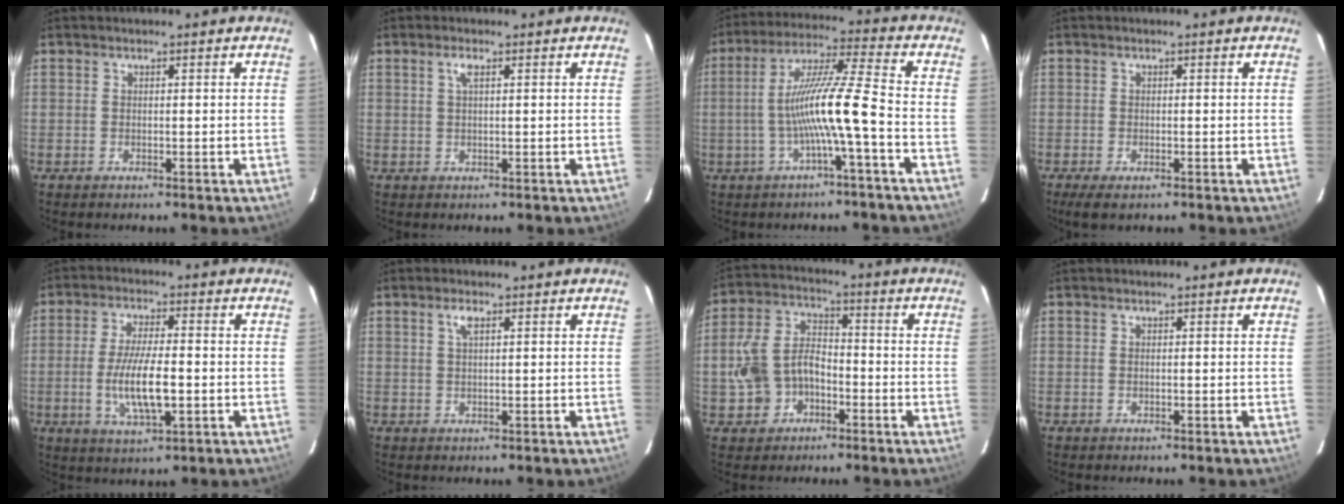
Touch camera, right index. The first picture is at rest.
{"total": 1.6, "force": [0.6, 0.3, 1.4], "torque": [-0.028, 0.005, 0.011]}
{"total": 11.0, "force": [-3.2, -1.0, 10.5], "torque": [-0.204, 0.009, -0.059]}
{"total": 3.5, "force": [-2.3, 1.3, 2.4], "torque": [-0.052, -0.014, -0.039]}
{"total": 9.8, "force": [-1.9, 2.5, 9.2], "torque": [-0.181, -0.010, -0.034]}
{"total": 1.8, "force": [0.9, 0.5, 1.5], "torque": [-0.030, 0.005, 0.016]}
{"total": 9.7, "force": [-3.6, 7.3, 5.2], "torque": [-0.129, 0.025, -0.057]}
{"total": 0.0}